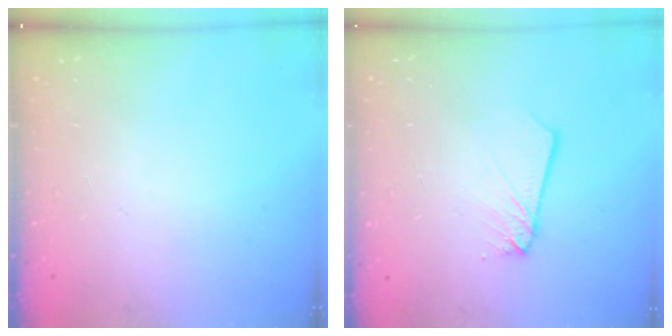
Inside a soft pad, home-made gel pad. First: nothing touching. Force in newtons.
{"total": 2.5, "press": 2.5, "slide": 0.1}